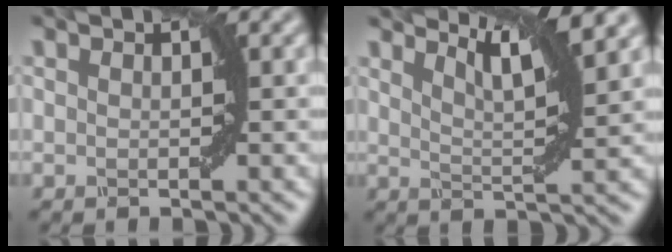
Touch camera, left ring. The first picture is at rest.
{"total": 5.0, "force": [3.6, 0.9, 3.4], "torque": [-0.052, 0.008, 0.056]}